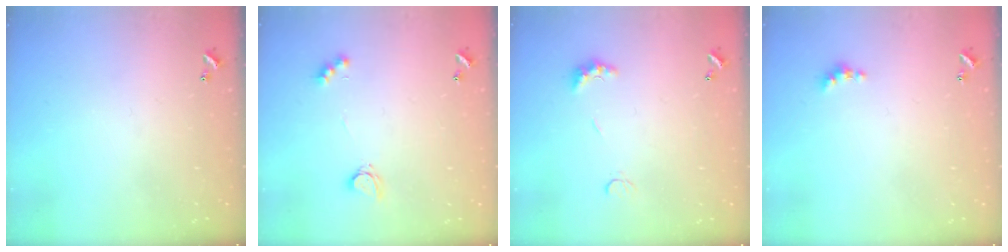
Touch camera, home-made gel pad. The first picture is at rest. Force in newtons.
{"total": 2.6, "press": 2.5, "slide": 0.5}
{"total": 3.1, "press": 3.0, "slide": 0.7}
{"total": 2.3, "press": 2.3, "slide": 0.5}